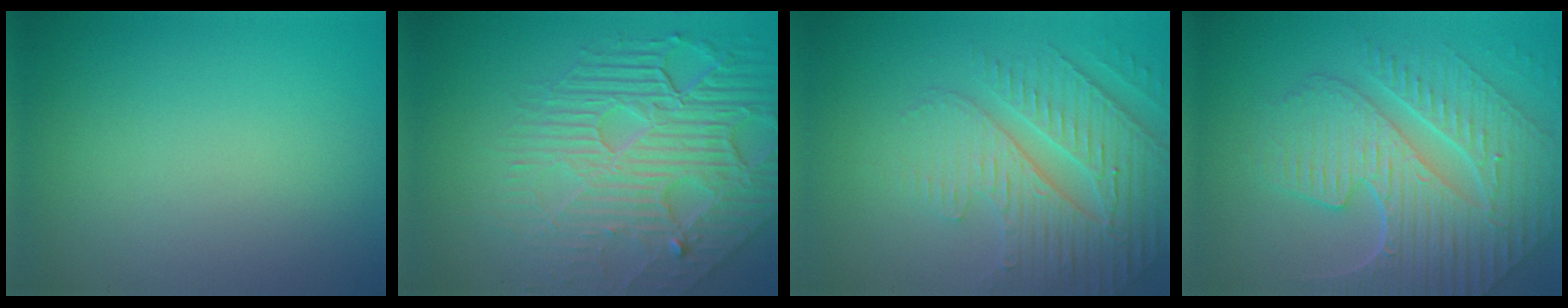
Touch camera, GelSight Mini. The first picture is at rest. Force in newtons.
{"total": 8.5, "press": 5.8, "slide": 6.2}
{"total": 4.8, "press": 4.4, "slide": 1.9}
{"total": 9.1, "press": 6.1, "slide": 6.7}